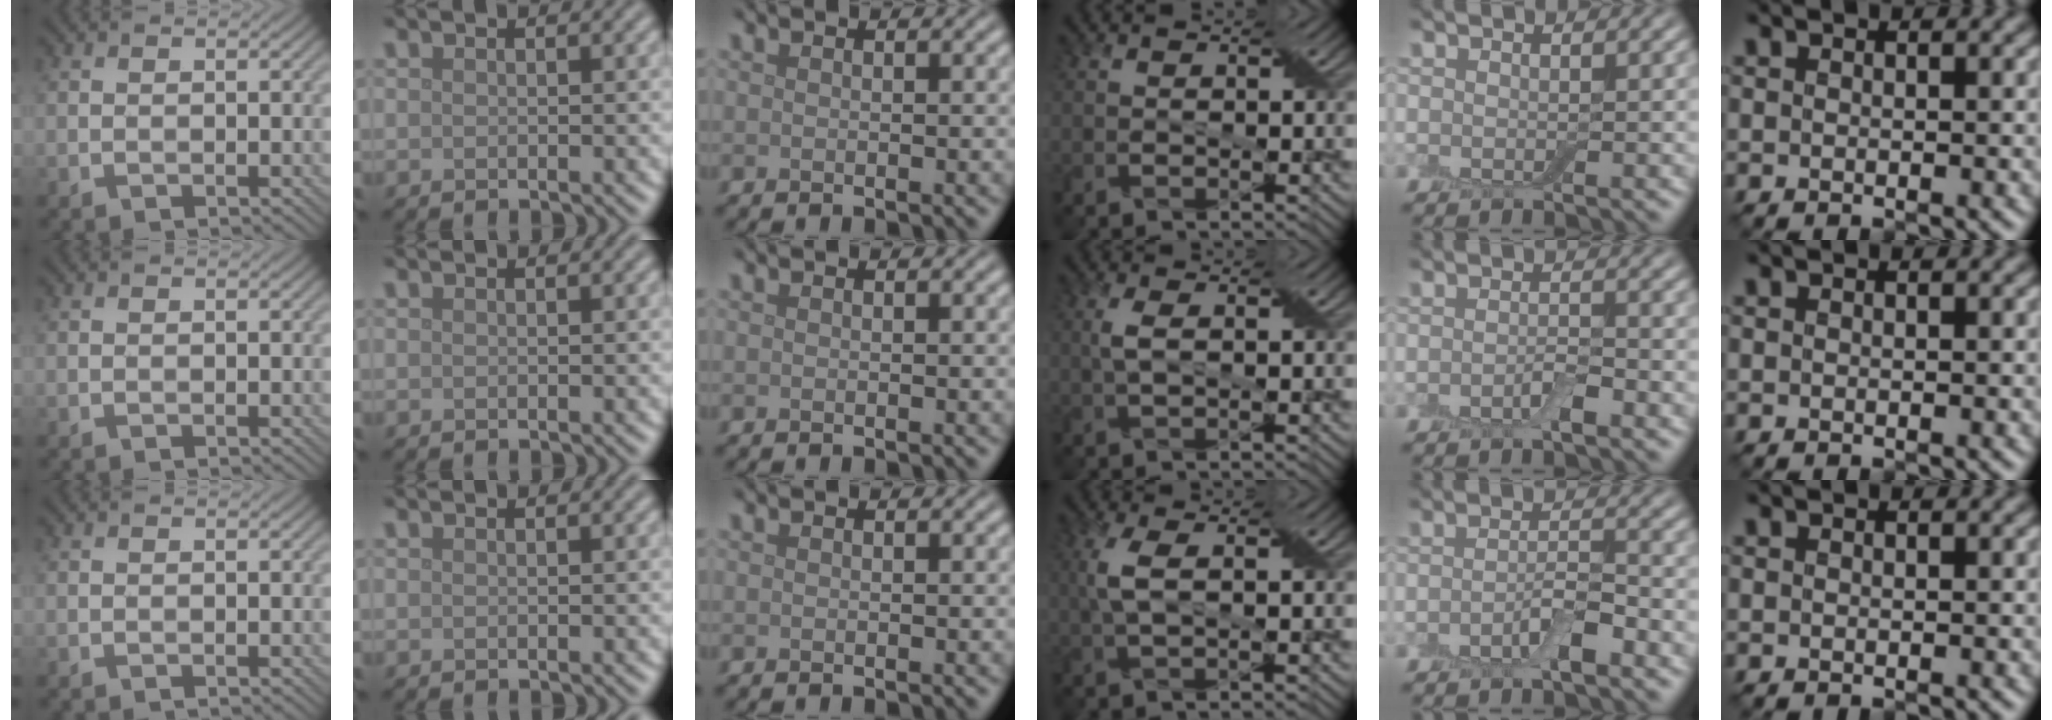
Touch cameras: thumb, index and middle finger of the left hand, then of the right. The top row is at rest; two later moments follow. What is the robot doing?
{"motion": "shake", "object": "box of matches"}